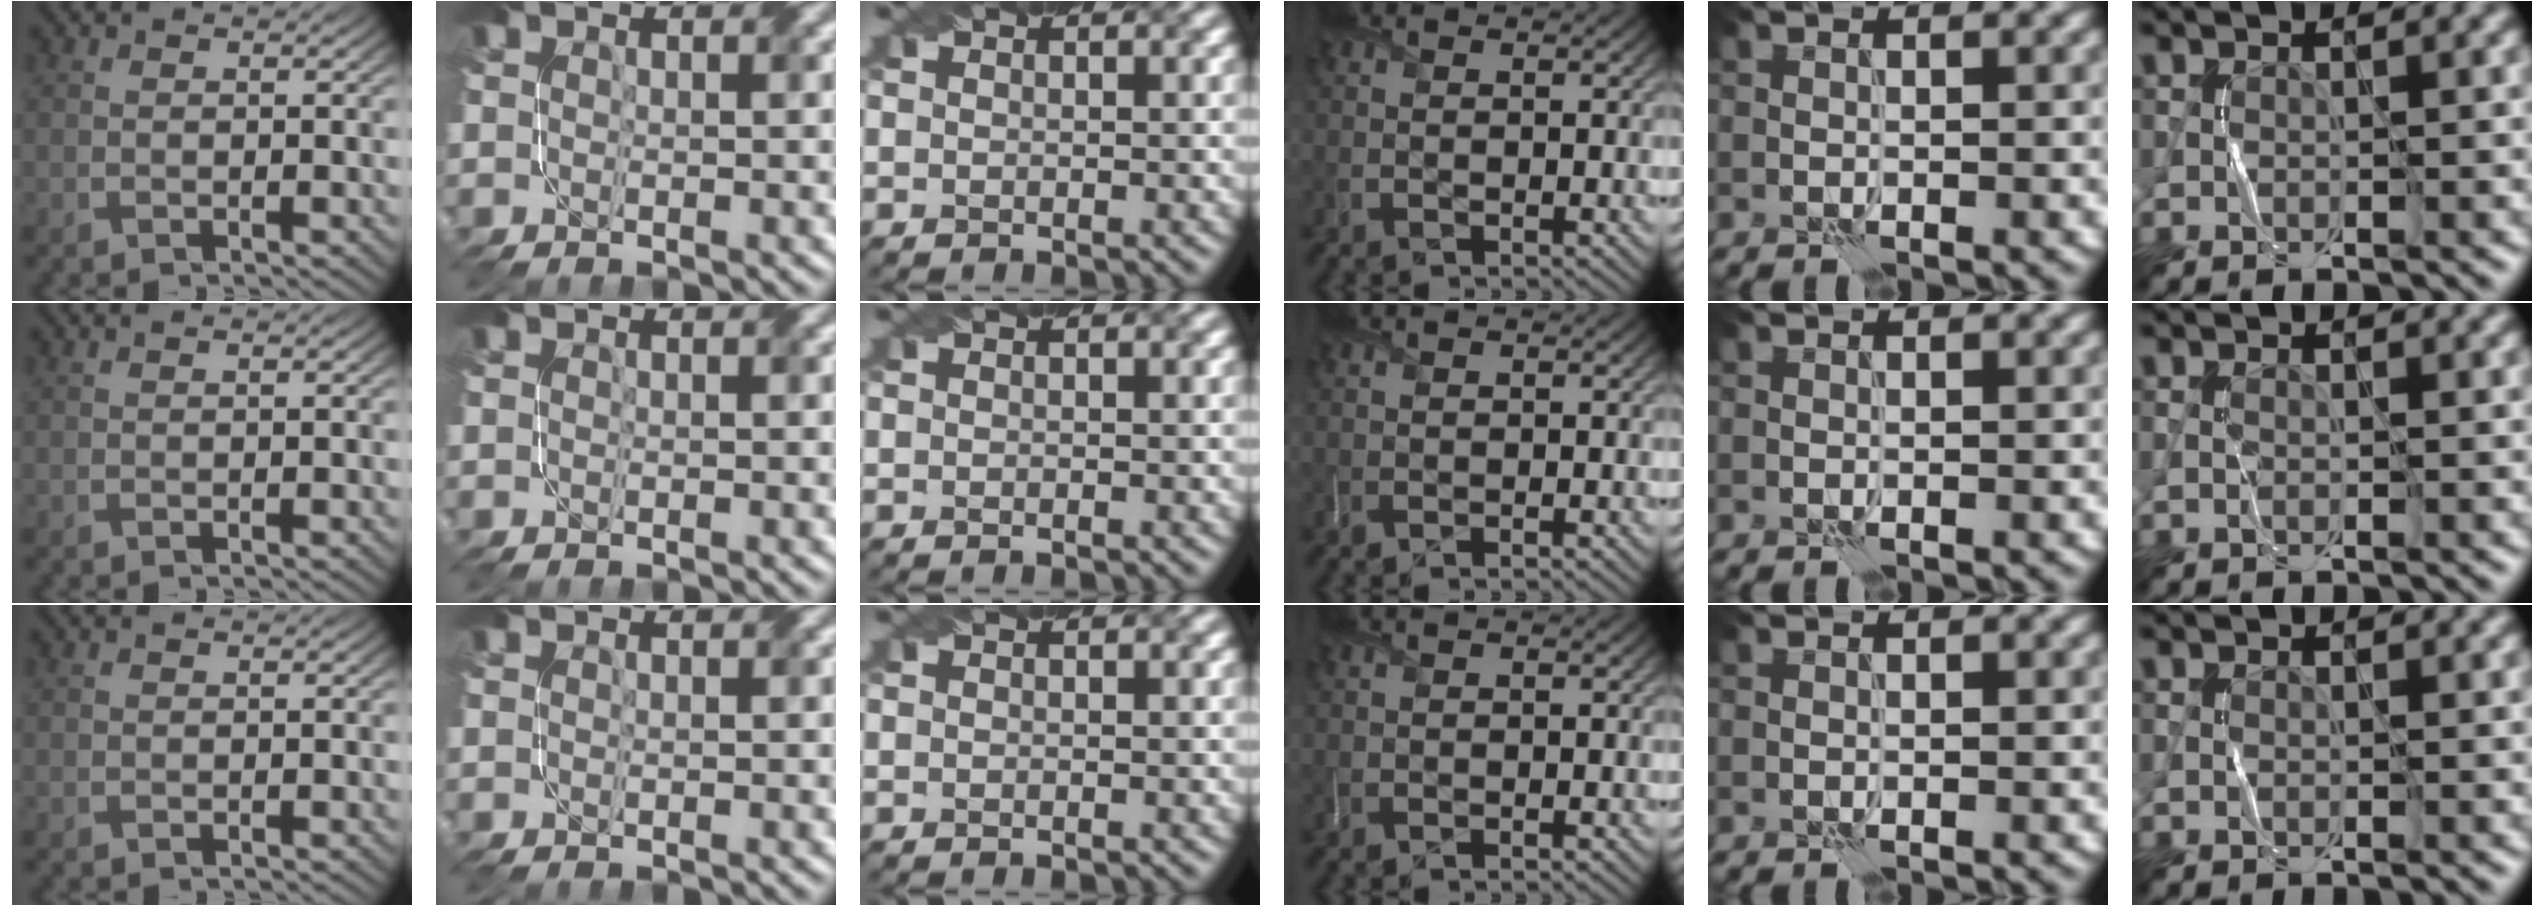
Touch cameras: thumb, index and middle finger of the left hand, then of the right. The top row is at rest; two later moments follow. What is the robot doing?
{"motion": "fold", "object": "netting"}